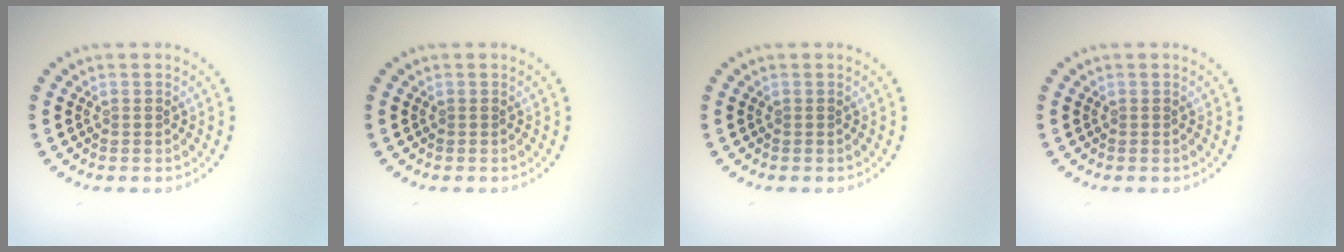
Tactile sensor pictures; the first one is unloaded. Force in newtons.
{"total": 0.0}
{"total": 0.0}
{"total": 0.0}